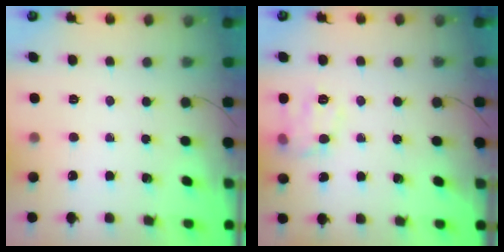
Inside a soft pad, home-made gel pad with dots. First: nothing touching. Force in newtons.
{"total": 10.0, "press": 9.9, "slide": 1.2}